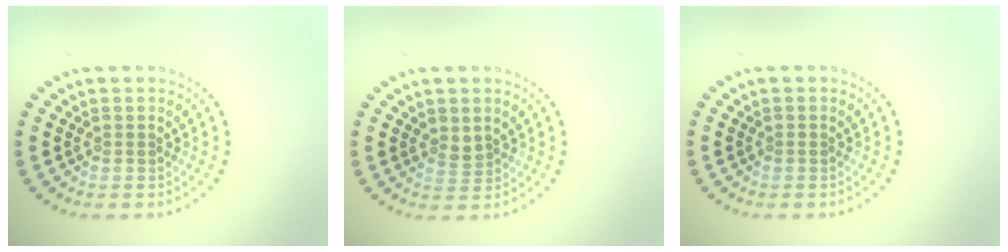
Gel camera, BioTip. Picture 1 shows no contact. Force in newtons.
{"total": 1.0, "press": 0.9, "slide": 0.5}
{"total": 0.0}